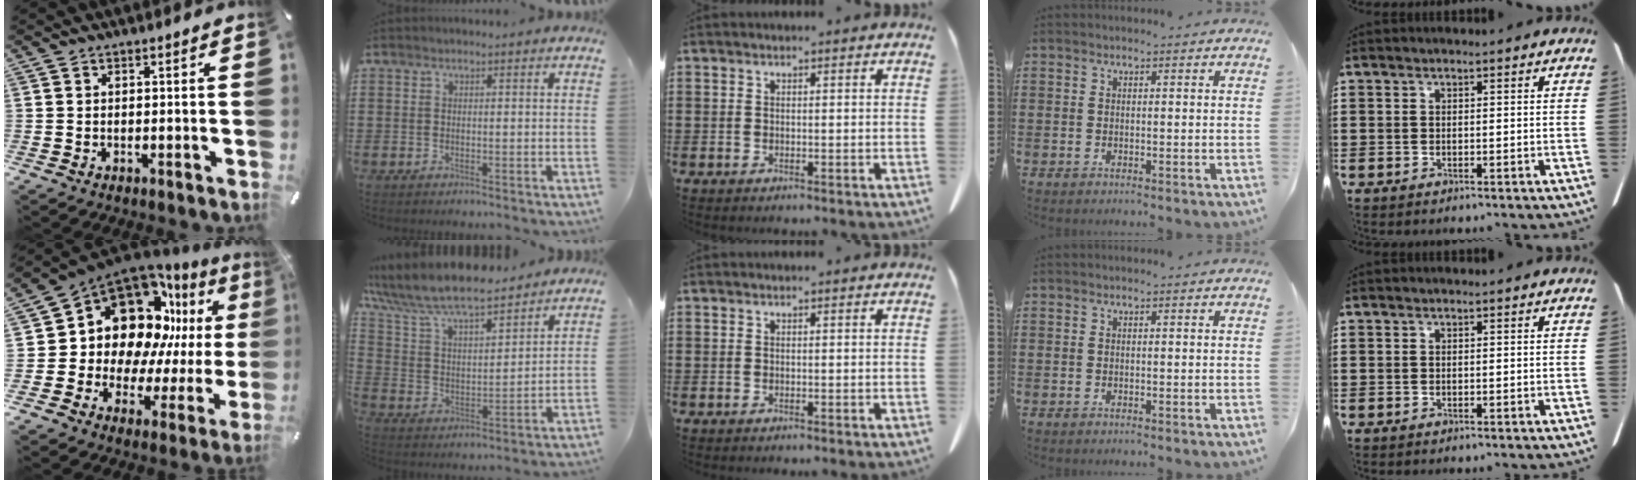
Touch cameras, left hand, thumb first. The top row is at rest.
{"thumb": {"total": 18.0, "force": [8.8, 12.4, 9.6], "torque": [-0.160, -0.092, 0.161]}, "index": {"total": 8.7, "force": [7.8, 1.7, 3.6], "torque": [-0.103, -0.042, 0.133]}}